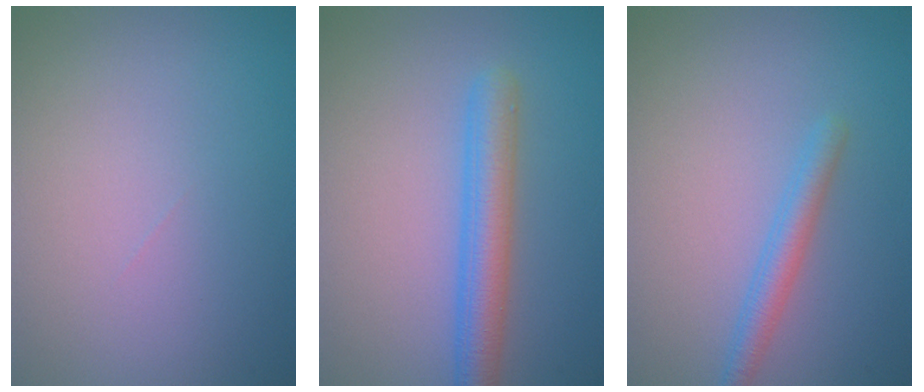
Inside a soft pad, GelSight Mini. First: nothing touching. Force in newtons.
{"total": 3.9, "press": 3.9, "slide": 0.0}
{"total": 2.2, "press": 2.2, "slide": 0.1}